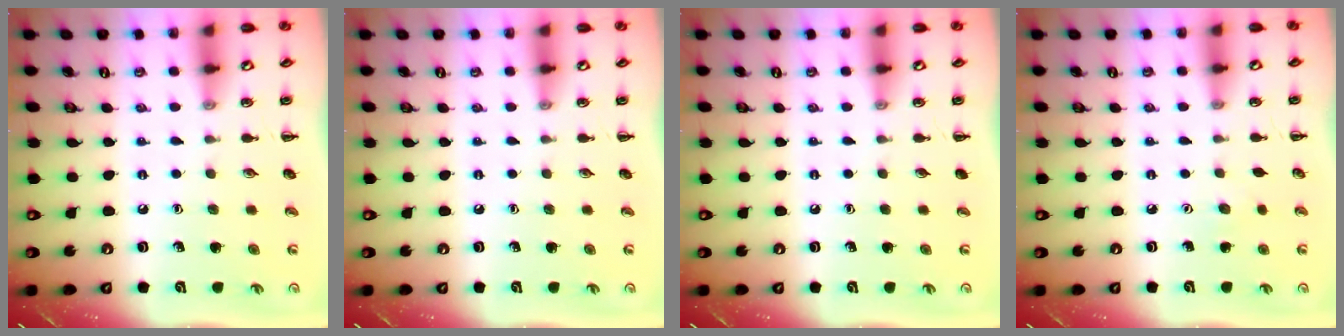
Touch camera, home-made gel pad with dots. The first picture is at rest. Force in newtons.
{"total": 0.0}
{"total": 0.0}
{"total": 3.2, "press": 3.1, "slide": 0.7}